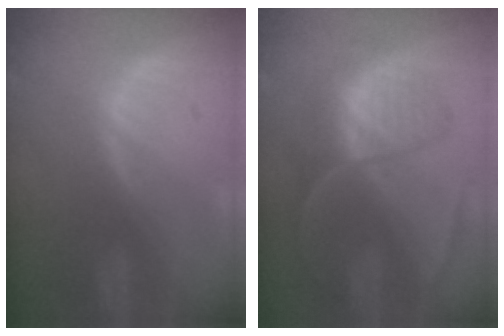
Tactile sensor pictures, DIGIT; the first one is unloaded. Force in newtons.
{"total": 9.0, "press": 7.4, "slide": 5.1}